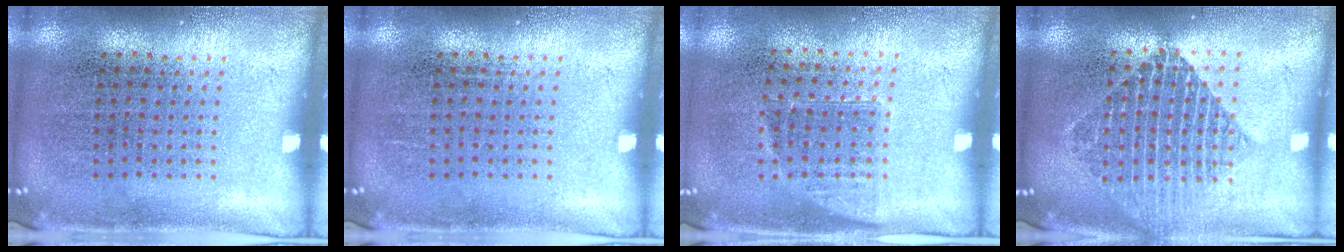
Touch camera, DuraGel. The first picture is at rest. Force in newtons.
{"total": 0.0}
{"total": 0.9, "press": 0.7, "slide": 0.5}
{"total": 1.9, "press": 1.5, "slide": 1.1}